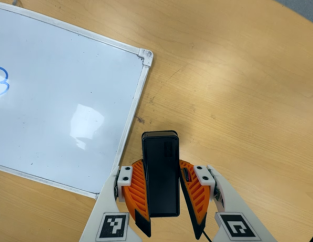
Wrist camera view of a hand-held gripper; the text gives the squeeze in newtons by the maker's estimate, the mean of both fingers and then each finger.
{"total": 7.6, "left": 7.3, "right": 7.9}